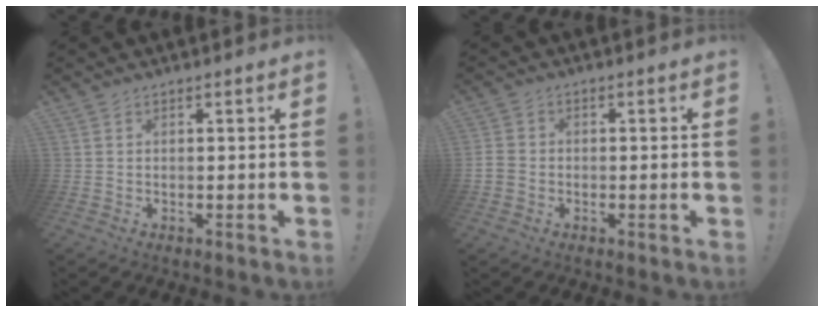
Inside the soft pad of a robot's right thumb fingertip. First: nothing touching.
{"total": 3.7, "force": [-1.2, 3.1, 1.7], "torque": [-0.039, 0.008, -0.022]}